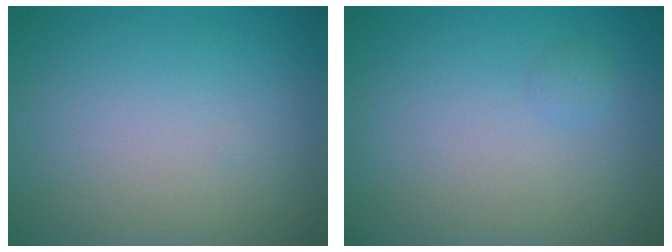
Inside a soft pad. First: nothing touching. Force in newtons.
{"total": 0.6, "press": 0.6, "slide": 0.0}